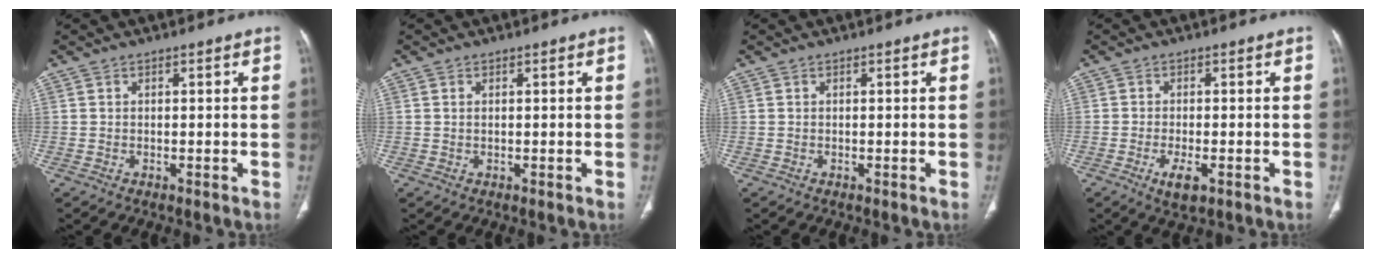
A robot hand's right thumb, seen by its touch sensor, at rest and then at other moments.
{"total": 0.5, "force": [0.2, 0.2, 0.4], "torque": [-0.013, 0.003, 0.005]}
{"total": 0.0}
{"total": 4.1, "force": [-1.8, 1.6, 3.4], "torque": [-0.063, -0.004, -0.027]}